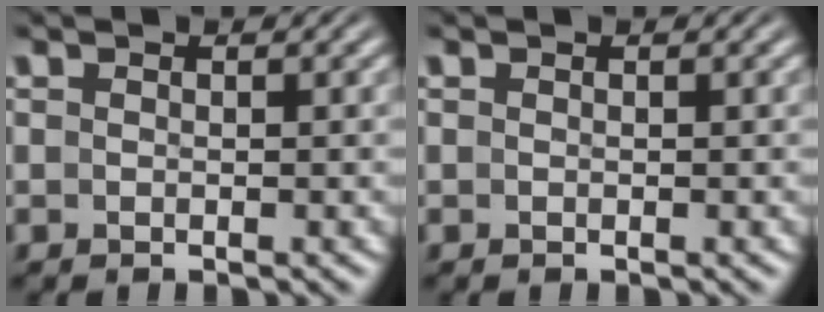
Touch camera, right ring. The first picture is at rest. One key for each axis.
{"total": 0.0}